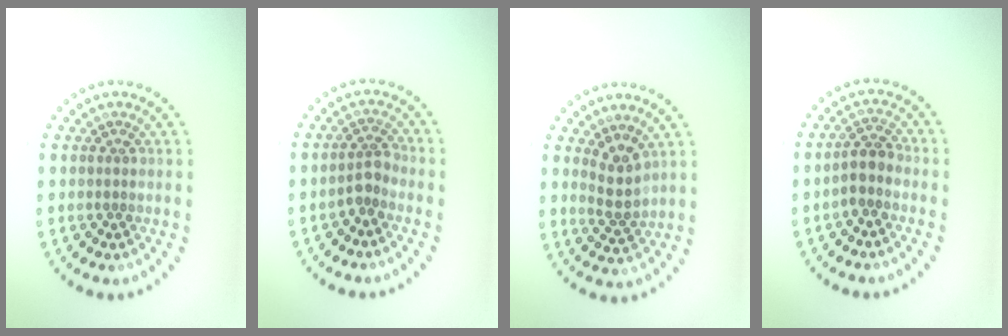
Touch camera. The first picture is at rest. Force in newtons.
{"total": 1.9, "press": 1.4, "slide": 1.2}
{"total": 2.3, "press": 1.8, "slide": 1.3}
{"total": 2.1, "press": 1.7, "slide": 1.2}